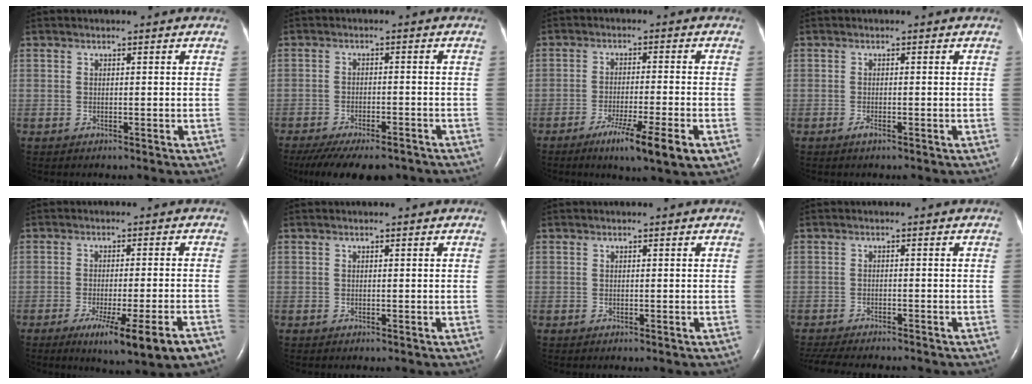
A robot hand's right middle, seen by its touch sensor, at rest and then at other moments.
{"total": 14.6, "force": [-11.8, 4.7, 7.1], "torque": [-0.151, -0.021, -0.165]}
{"total": 9.0, "force": [-4.7, 0.0, 7.6], "torque": [-0.126, -0.022, -0.074]}
{"total": 0.8, "force": [-0.5, 0.1, 0.6], "torque": [-0.015, -0.001, -0.008]}
{"total": 11.0, "force": [-6.6, -0.1, 8.8], "torque": [-0.118, -0.026, -0.090]}
{"total": 0.0}
{"total": 0.0}
{"total": 10.3, "force": [-9.2, 1.7, 4.4], "torque": [-0.068, -0.014, -0.132]}